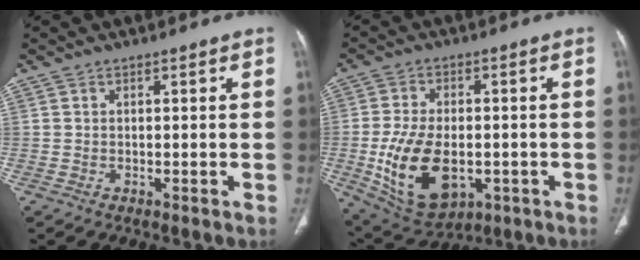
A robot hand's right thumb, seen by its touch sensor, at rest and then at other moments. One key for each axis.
{"total": 15.7, "fx": -3.5, "fy": 9.4, "fz": 12.1, "tx": -0.205, "ty": -0.001, "tz": -0.038}